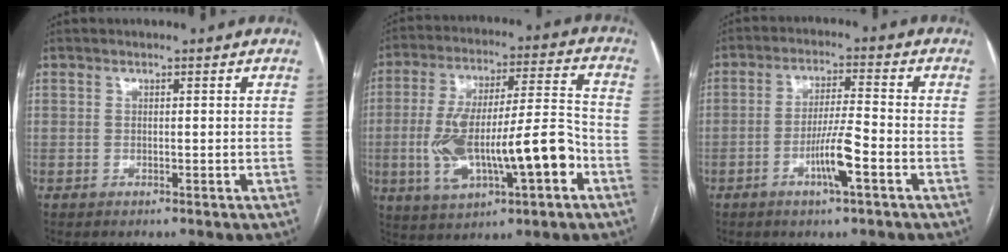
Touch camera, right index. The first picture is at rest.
{"total": 17.7, "force": [-4.9, 4.1, 16.5], "torque": [-0.305, 0.019, -0.071]}
{"total": 6.9, "force": [-2.9, 0.2, 6.2], "torque": [-0.118, -0.002, -0.053]}